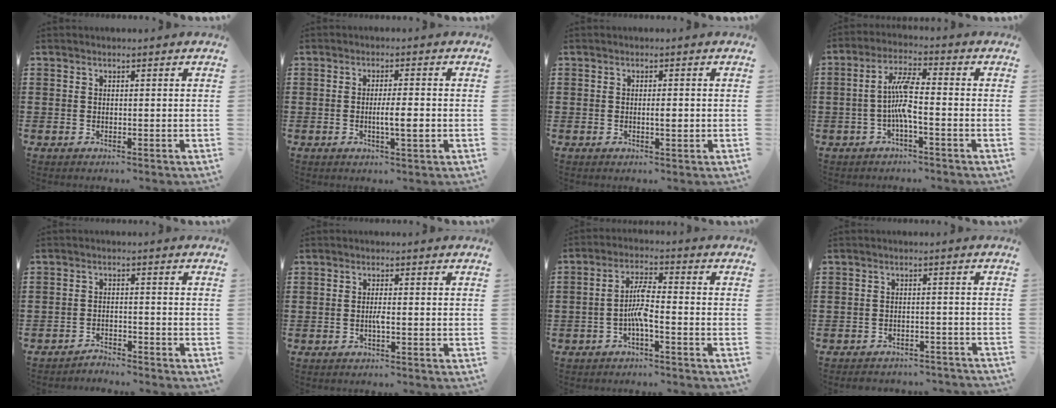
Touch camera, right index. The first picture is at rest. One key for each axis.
{"total": 4.1, "fx": -0.8, "fy": 0.6, "fz": 3.9, "tx": -0.067, "ty": -0.002, "tz": -0.015}
{"total": 1.8, "fx": -0.2, "fy": 0.4, "fz": 1.7, "tx": -0.031, "ty": -0.002, "tz": -0.004}
{"total": 6.4, "fx": -1.1, "fy": 1.4, "fz": 6.1, "tx": -0.133, "ty": 0.000, "tz": -0.028}
{"total": 2.4, "fx": -2.4, "fy": 0.1, "fz": -0.1, "tx": -0.006, "ty": 0.003, "tz": -0.052}
{"total": 1.6, "fx": -0.5, "fy": 0.2, "fz": 1.5, "tx": -0.030, "ty": 0.000, "tz": -0.009}
{"total": 5.4, "fx": -1.6, "fy": 1.3, "fz": 5.0, "tx": -0.103, "ty": 0.004, "tz": -0.034}
{"total": 2.5, "fx": -2.5, "fy": 0.4, "fz": -0.1, "tx": -0.005, "ty": 0.002, "tz": -0.054}